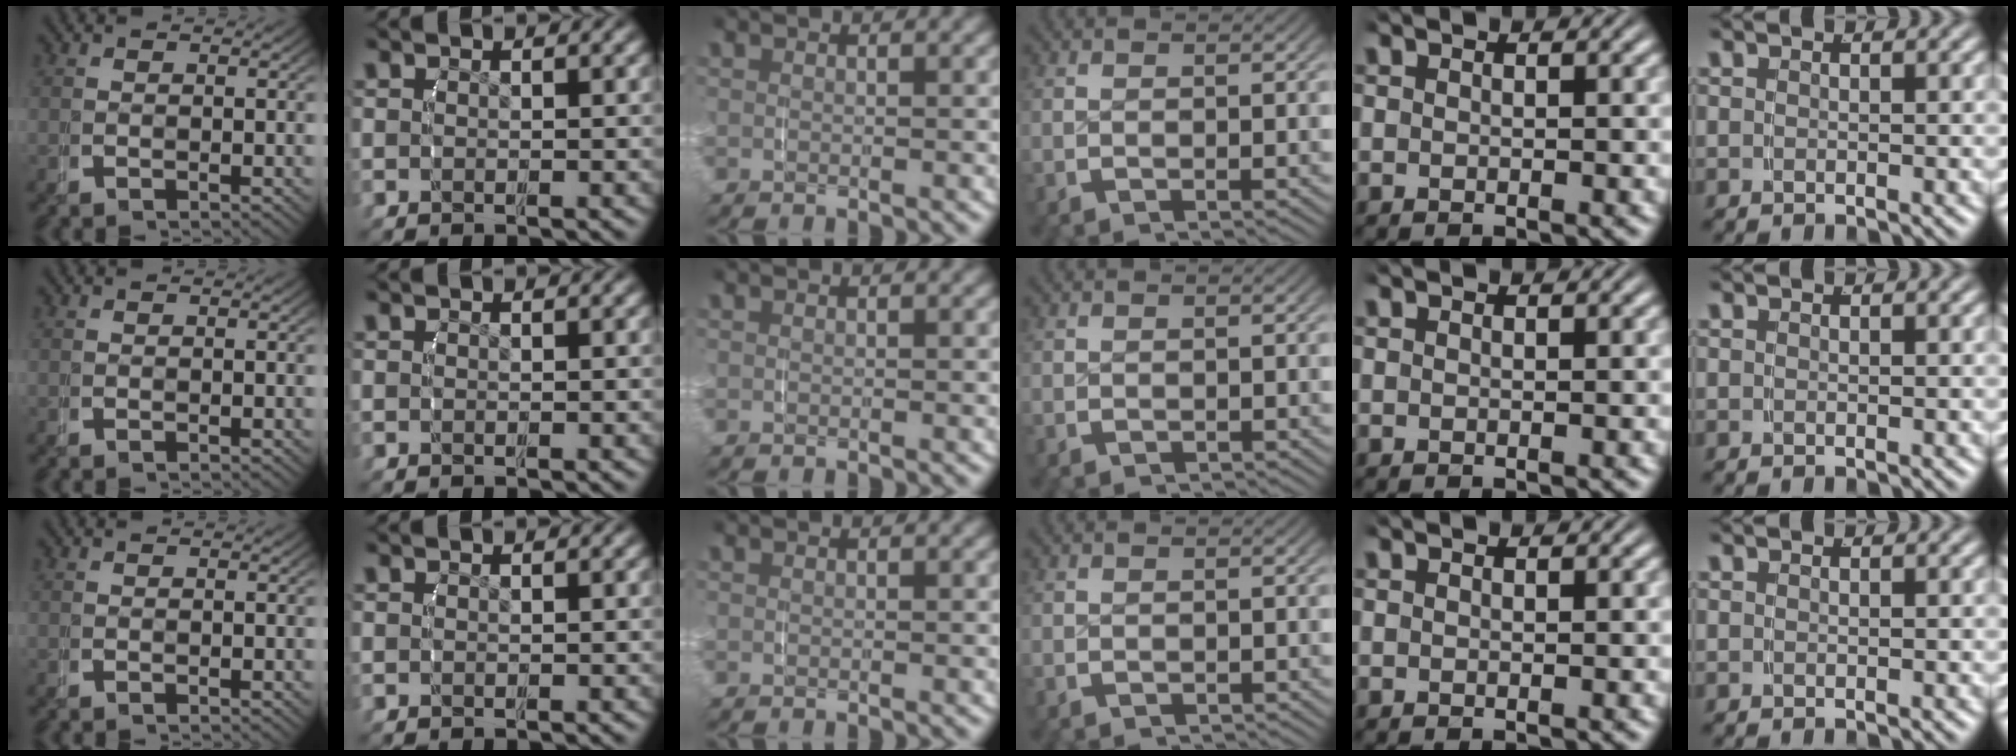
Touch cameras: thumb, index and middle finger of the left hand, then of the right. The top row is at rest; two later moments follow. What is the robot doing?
{"motion": "grasp_and_lifting", "object": "router"}